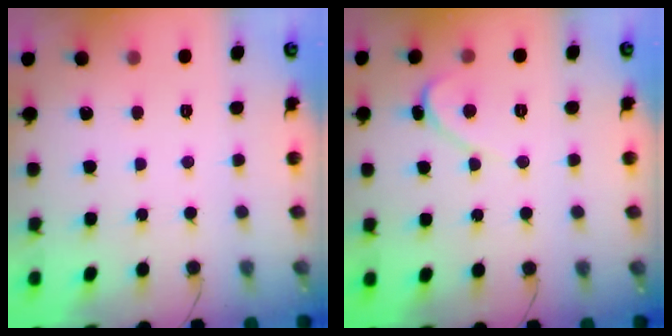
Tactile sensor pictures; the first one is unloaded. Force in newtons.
{"total": 2.4, "press": 2.4, "slide": 0.2}